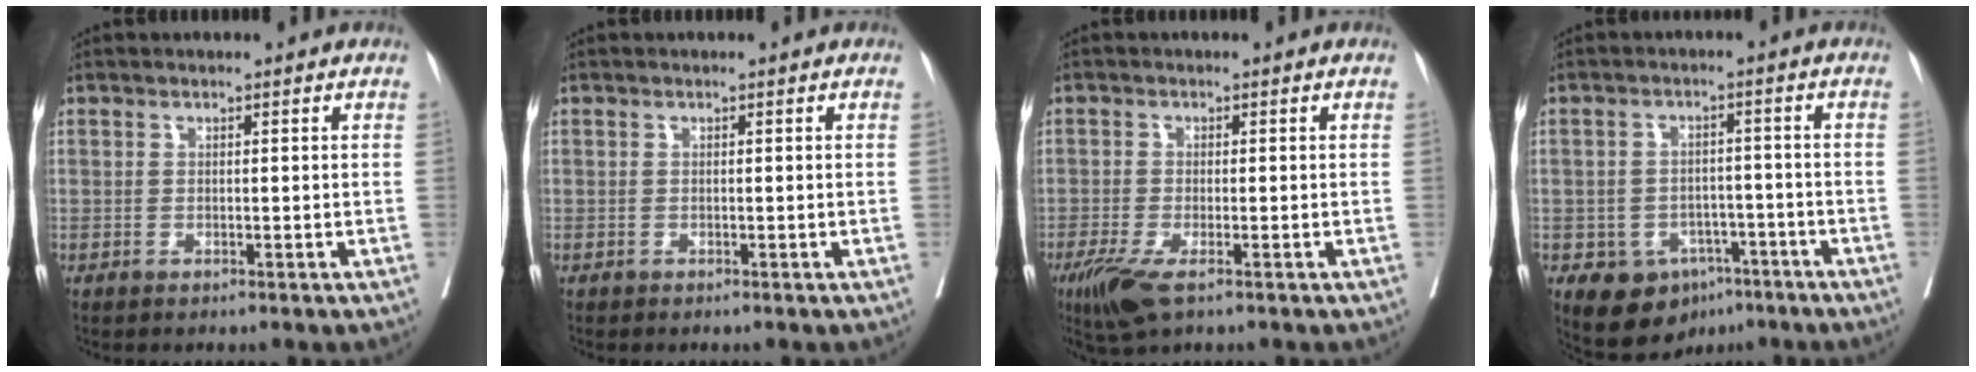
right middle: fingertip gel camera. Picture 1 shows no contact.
{"total": 0.0}
{"total": 5.4, "force": [-3.2, 1.2, 4.1], "torque": [-0.079, -0.015, -0.056]}
{"total": 8.1, "force": [-4.8, 5.6, 3.3], "torque": [-0.046, 0.012, -0.064]}